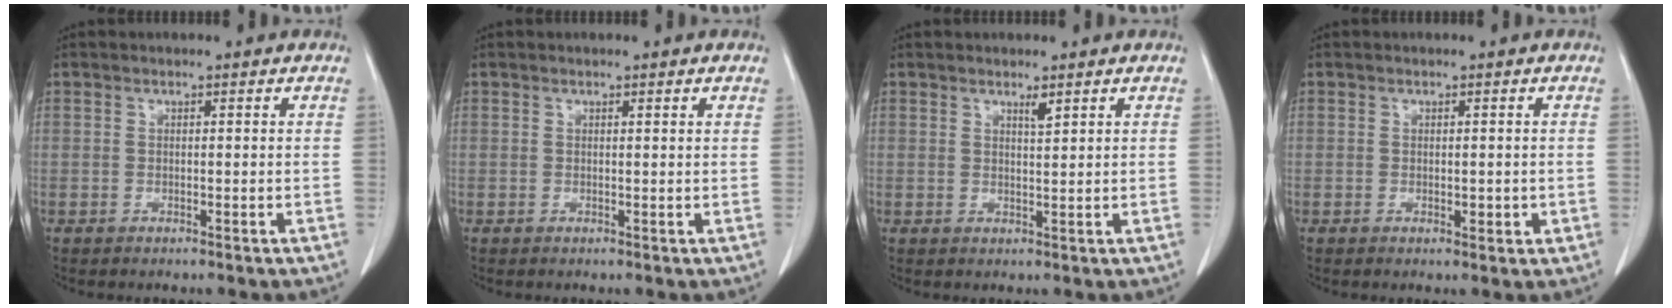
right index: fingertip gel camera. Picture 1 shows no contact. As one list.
[{"total": 0.6, "force": [0.5, 0.0, 0.3], "torque": [-0.007, 0.000, 0.006]}, {"total": 1.4, "force": [1.0, 0.0, 0.9], "torque": [-0.018, -0.006, 0.018]}, {"total": 1.8, "force": [-0.2, 0.9, 1.6], "torque": [-0.018, -0.003, 0.002]}]